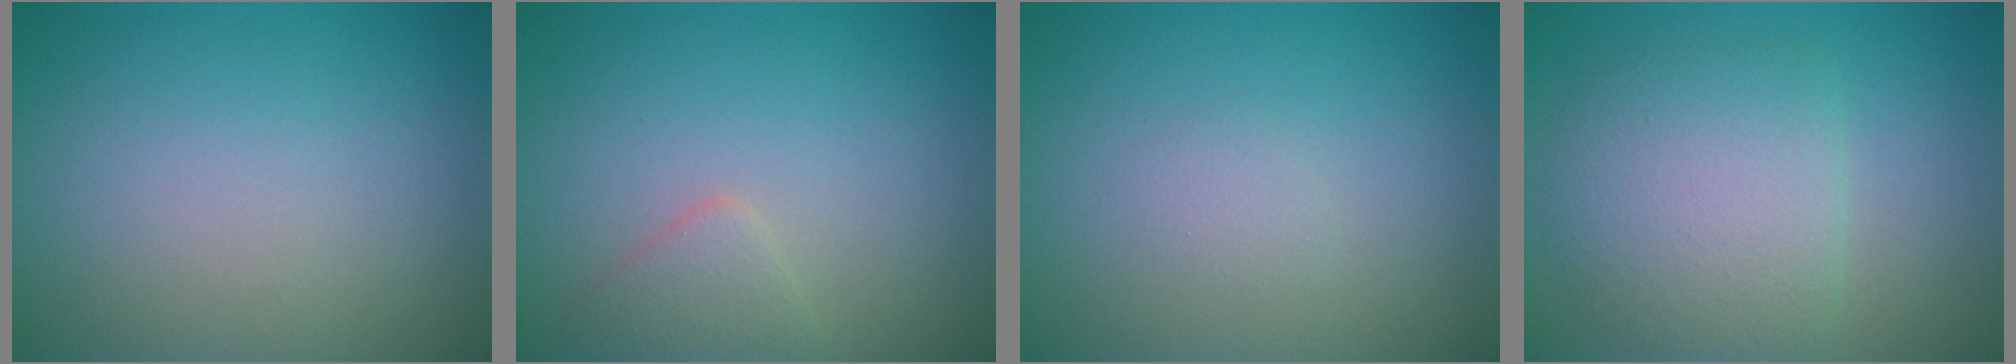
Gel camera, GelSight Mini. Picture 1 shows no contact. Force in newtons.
{"total": 1.7, "press": 1.7, "slide": 0.1}
{"total": 0.8, "press": 0.8, "slide": 0.1}
{"total": 5.2, "press": 5.2, "slide": 0.1}